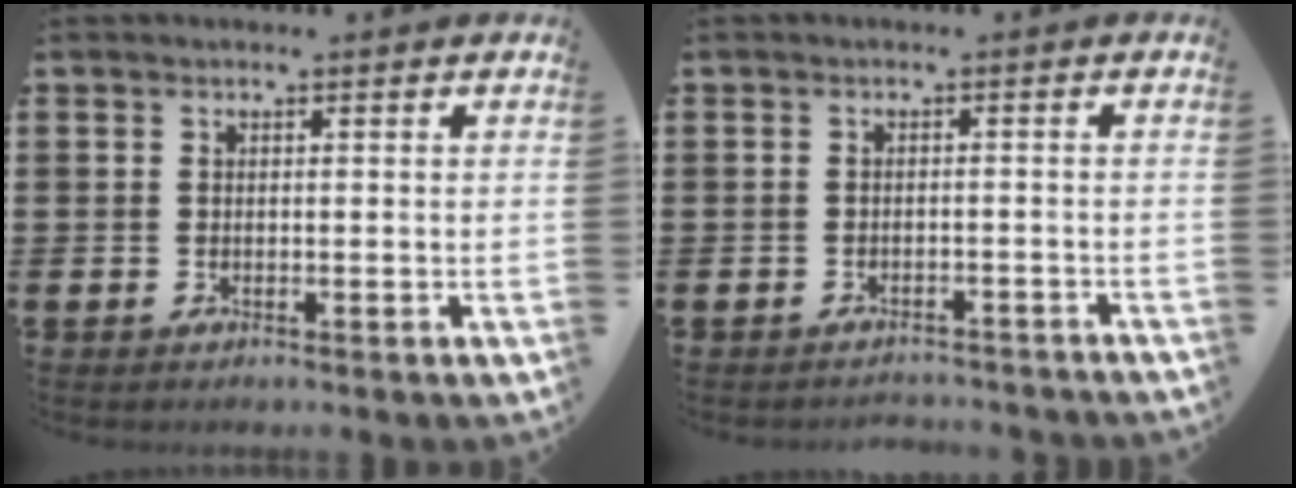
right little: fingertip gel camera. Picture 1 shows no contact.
{"total": 1.5, "force": [-1.5, 0.0, -0.1], "torque": [-0.003, 0.003, -0.031]}